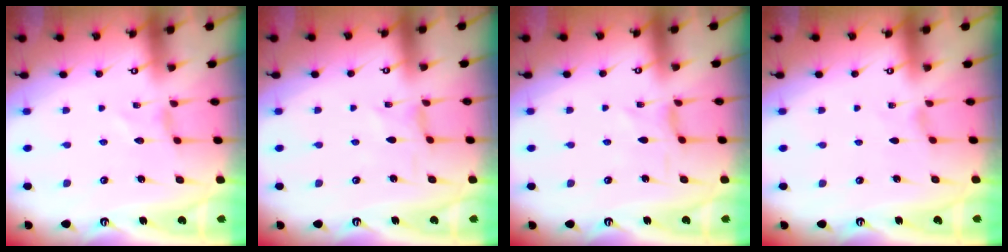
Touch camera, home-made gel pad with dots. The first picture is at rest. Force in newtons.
{"total": 0.5, "press": 0.5, "slide": 0.0}
{"total": 0.0}
{"total": 0.0}